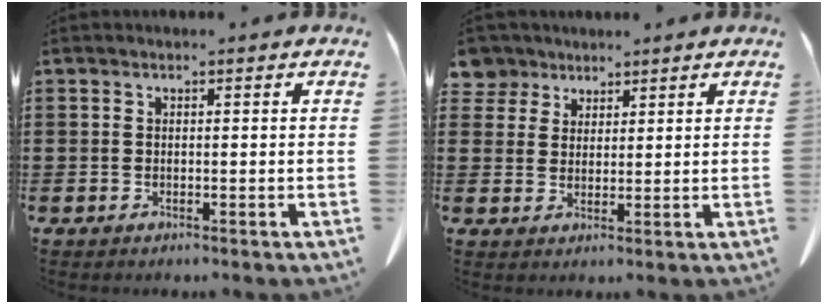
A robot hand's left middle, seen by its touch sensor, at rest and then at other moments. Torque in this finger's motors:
{"motor_torque": [0.24, 0.15, 0.00, 0.01]}